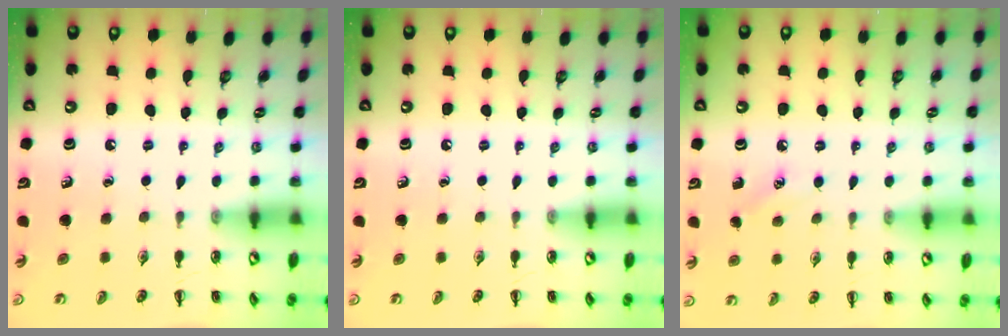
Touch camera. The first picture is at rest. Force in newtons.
{"total": 0.0}
{"total": 5.3, "press": 5.2, "slide": 1.3}